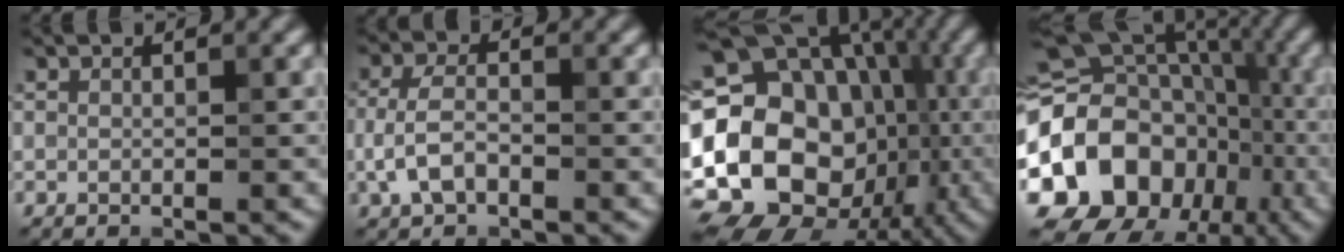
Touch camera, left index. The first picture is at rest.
{"total": 3.2, "force": [-1.1, 1.8, 2.4], "torque": [-0.054, 0.005, -0.027]}
{"total": 22.7, "force": [-3.7, 18.8, 12.2], "torque": [-0.190, 0.024, -0.101]}
{"total": 20.4, "force": [-5.0, 17.2, 9.8], "torque": [-0.181, -0.001, -0.104]}